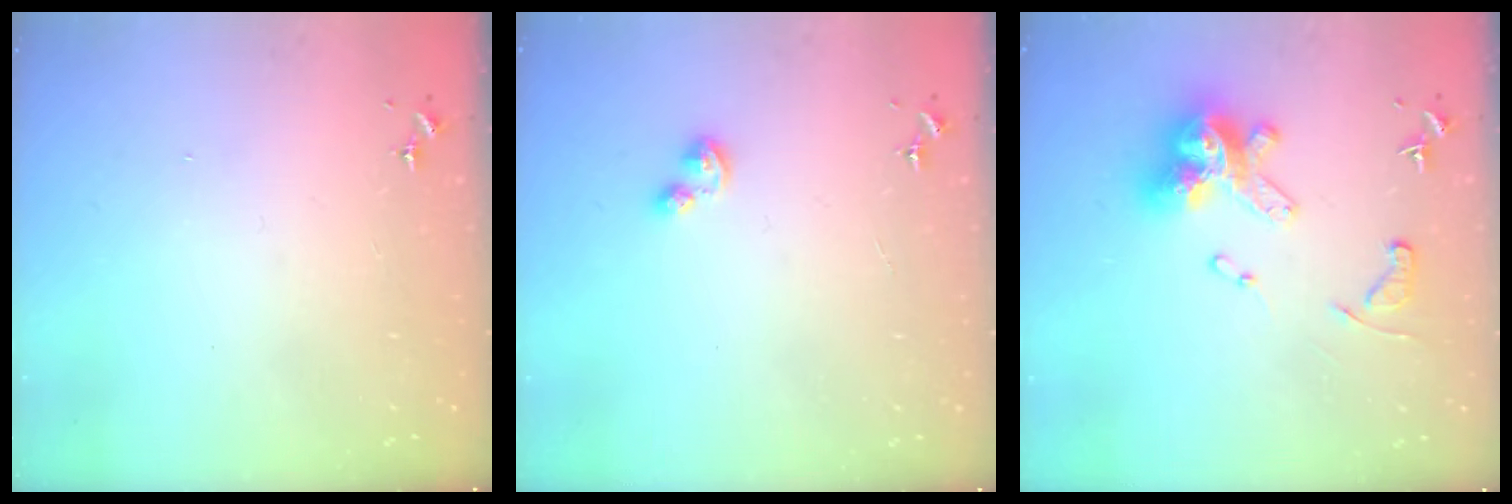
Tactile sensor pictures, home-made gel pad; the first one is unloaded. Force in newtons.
{"total": 2.7, "press": 2.7, "slide": 0.3}
{"total": 17.1, "press": 17.0, "slide": 1.4}